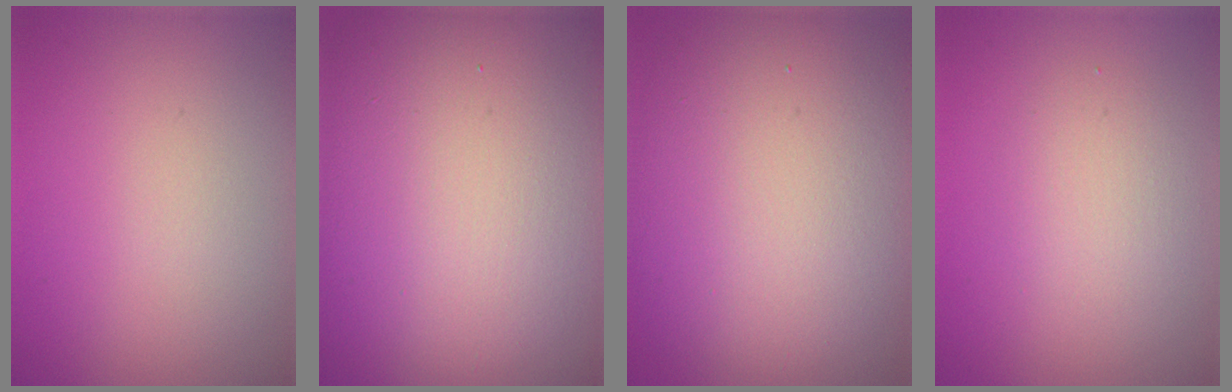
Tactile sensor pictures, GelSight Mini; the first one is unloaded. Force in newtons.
{"total": 23.7, "press": 23.6, "slide": 1.3}
{"total": 14.9, "press": 14.9, "slide": 1.0}
{"total": 2.4, "press": 2.4, "slide": 0.1}